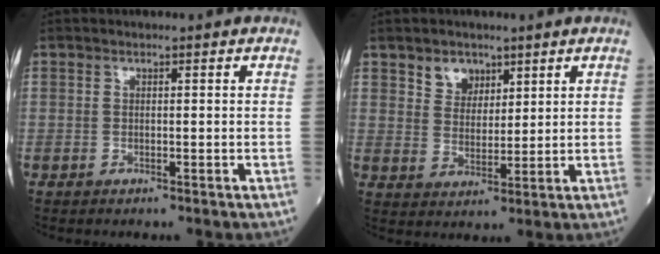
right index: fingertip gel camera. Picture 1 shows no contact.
{"total": 4.7, "force": [3.1, 3.1, 1.6], "torque": [-0.029, 0.003, 0.060]}